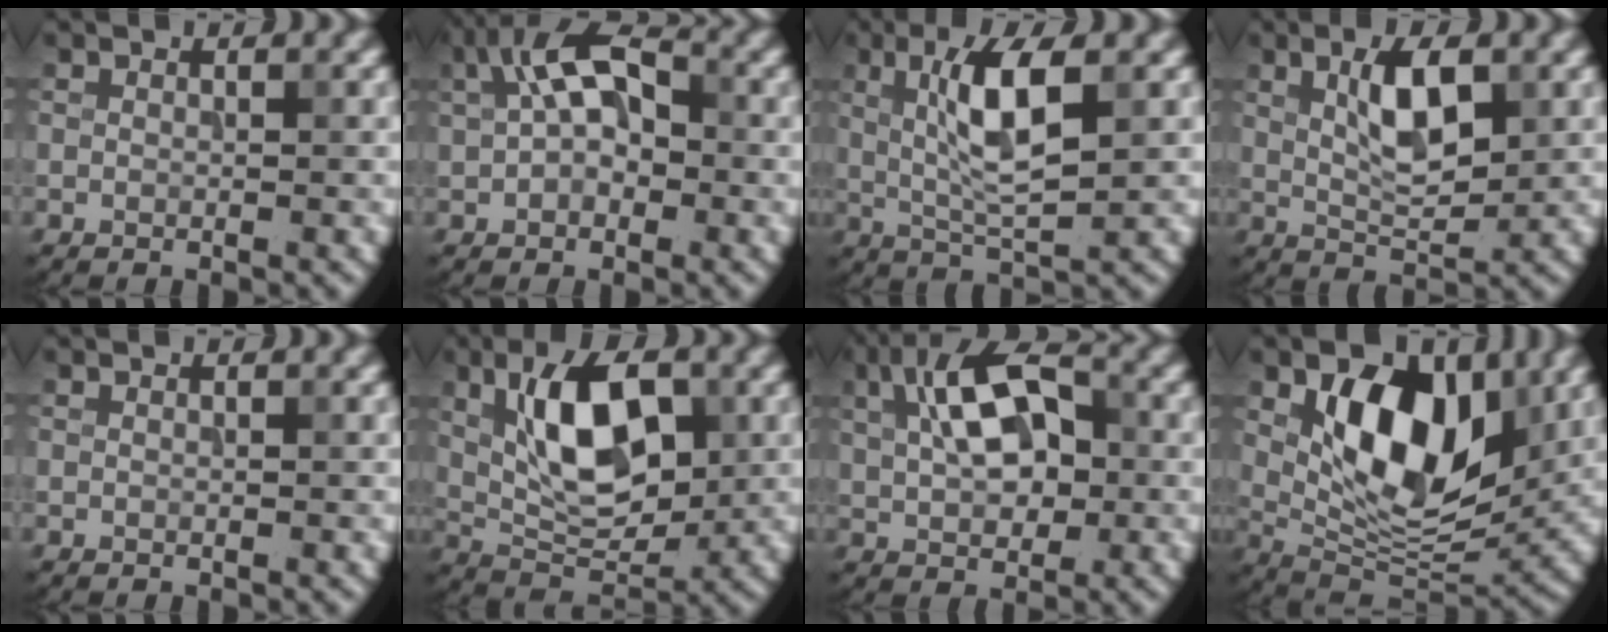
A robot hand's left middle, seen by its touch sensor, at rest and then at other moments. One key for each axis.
{"total": 7.4, "fx": 1.5, "fy": 4.3, "fz": 5.7, "tx": -0.100, "ty": 0.027, "tz": 0.012}
{"total": 5.9, "fx": 1.3, "fy": 1.4, "fz": 5.6, "tx": -0.110, "ty": 0.005, "tz": 0.026}
{"total": 5.0, "fx": 1.3, "fy": 1.8, "fz": 4.4, "tx": -0.085, "ty": 0.002, "tz": 0.025}
{"total": 0.0}
{"total": 8.7, "fx": 1.8, "fy": 4.2, "fz": 7.4, "tx": -0.123, "ty": 0.003, "tz": 0.028}
{"total": 8.5, "fx": 1.9, "fy": 4.7, "fz": 6.8, "tx": -0.111, "ty": 0.029, "tz": 0.019}
{"total": 10.4, "fx": 3.0, "fy": 5.8, "fz": 8.1, "tx": -0.126, "ty": -0.013, "tz": 0.048}